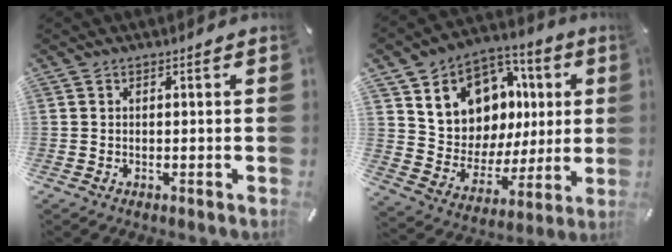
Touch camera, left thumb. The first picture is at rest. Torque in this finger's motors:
{"motor_torque": [2.51, 2.50, 1.36, -1.03, 0.20]}